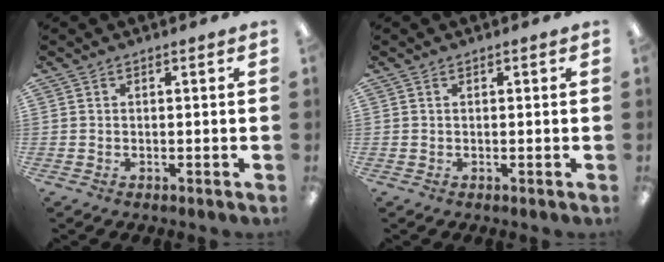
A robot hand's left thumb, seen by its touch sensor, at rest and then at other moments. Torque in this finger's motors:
{"motor_torque": [0.00, 0.00, 0.00, -0.06, 0.00]}